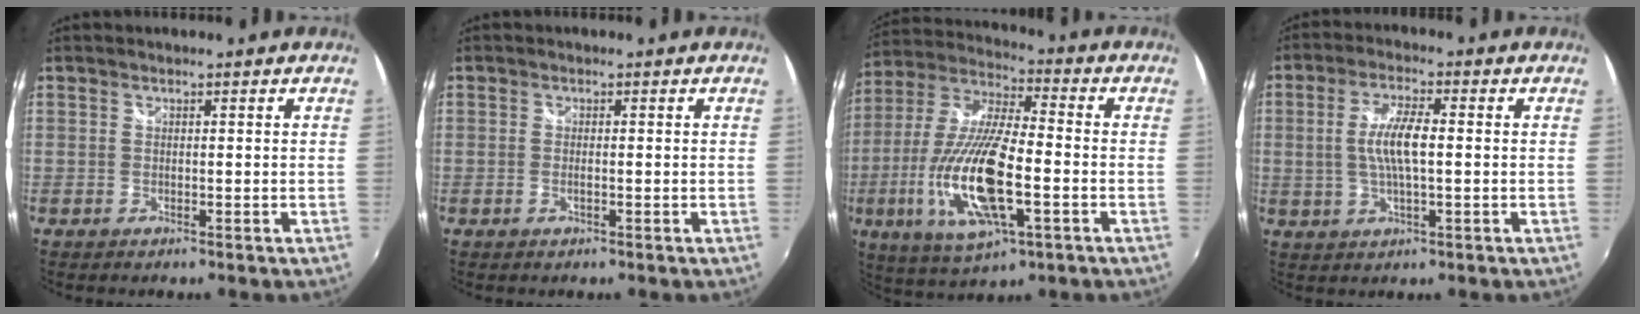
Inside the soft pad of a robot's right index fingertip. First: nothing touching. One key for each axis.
{"total": 1.0, "fx": -0.3, "fy": 0.2, "fz": 0.9, "tx": -0.019, "ty": -0.001, "tz": -0.007}
{"total": 20.0, "fx": -5.5, "fy": 6.1, "fz": 18.2, "tx": -0.376, "ty": -0.024, "tz": -0.101}
{"total": 7.3, "fx": 0.1, "fy": 2.0, "fz": 7.0, "tx": -0.136, "ty": 0.001, "tz": 0.004}